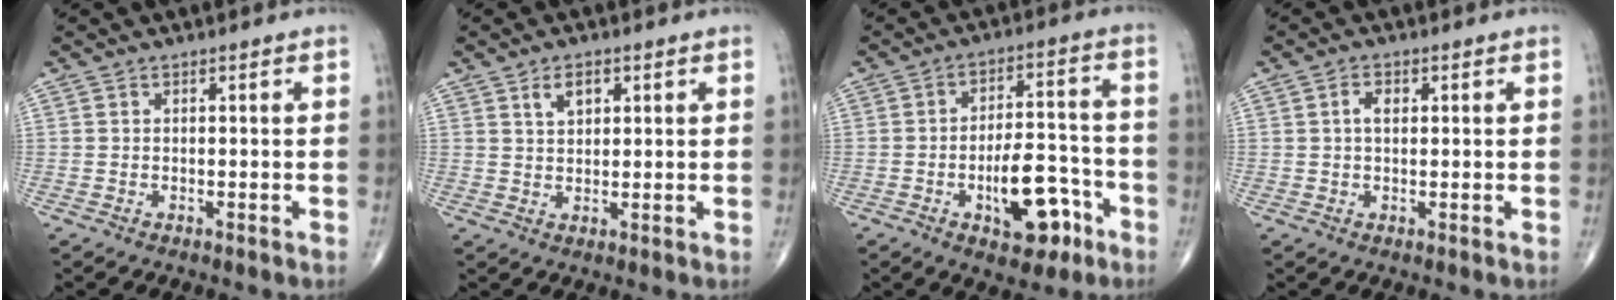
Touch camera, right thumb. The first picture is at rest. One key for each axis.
{"total": 3.7, "fx": 1.8, "fy": 2.2, "fz": 2.4, "tx": -0.031, "ty": -0.007, "tz": 0.032}
{"total": 12.3, "fx": -5.1, "fy": 6.0, "fz": 9.5, "tx": -0.120, "ty": 0.042, "tz": -0.072}
{"total": 2.6, "fx": 0.6, "fy": 1.6, "fz": 1.9, "tx": -0.033, "ty": 0.006, "tz": 0.010}